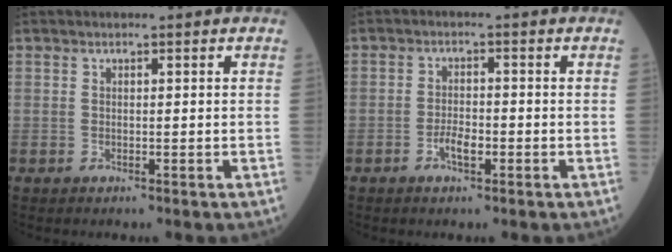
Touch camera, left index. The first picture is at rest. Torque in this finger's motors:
{"motor_torque": [-0.04, 0.07, 0.05, 0.01]}